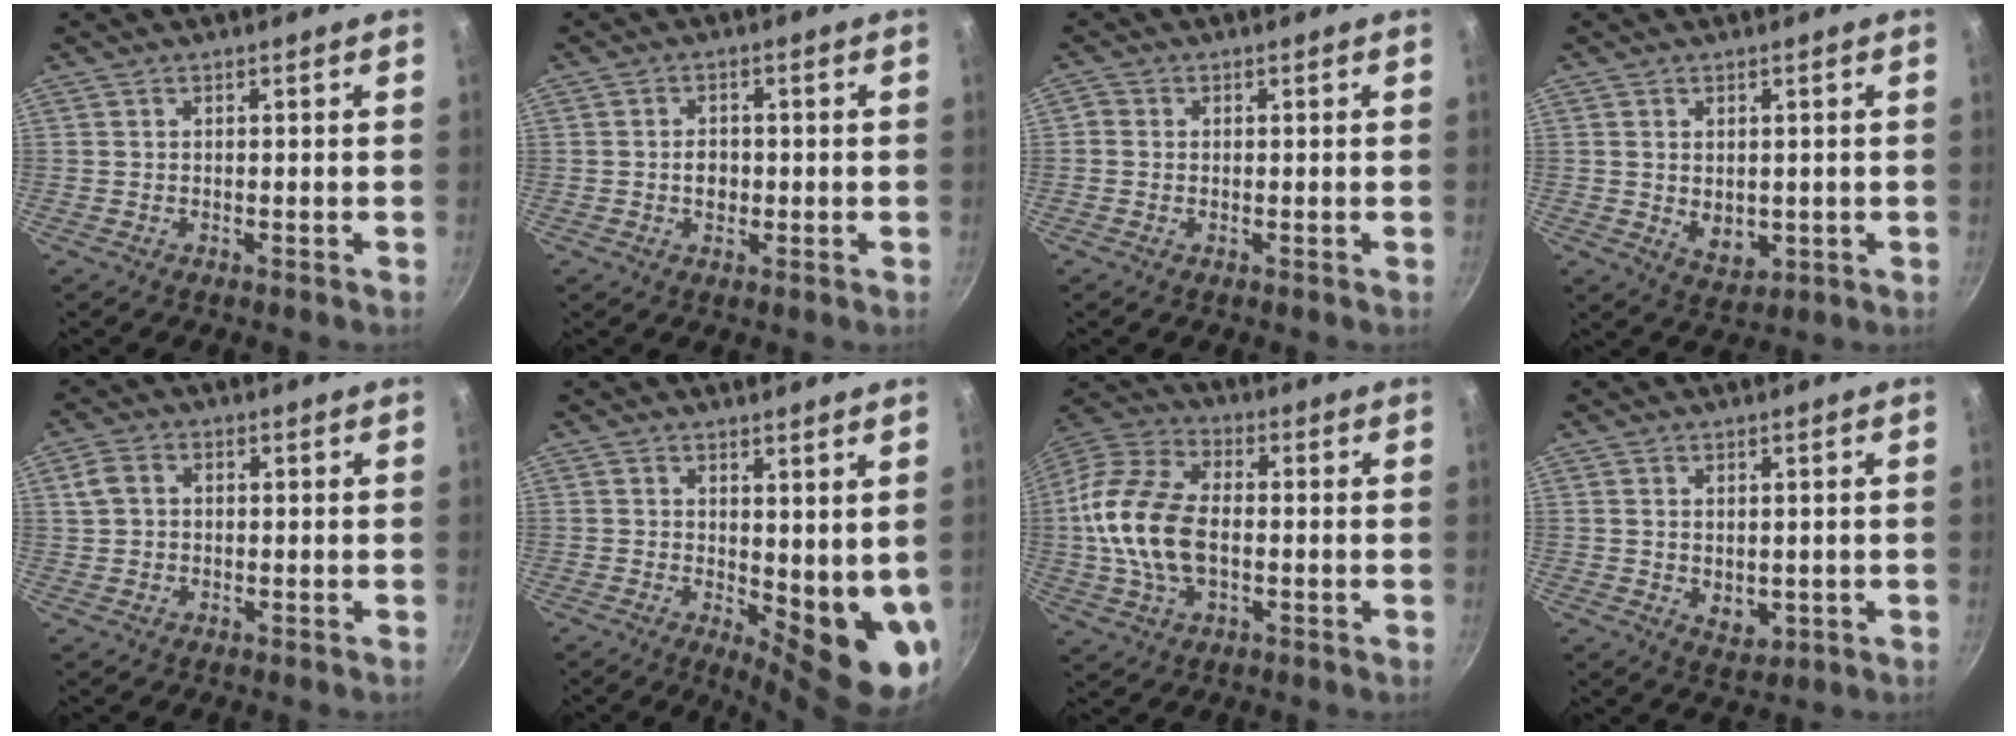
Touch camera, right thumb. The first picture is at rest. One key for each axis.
{"total": 3.2, "fx": -0.4, "fy": 2.4, "fz": 2.0, "tx": -0.017, "ty": 0.006, "tz": -0.007}
{"total": 1.1, "fx": -0.2, "fy": 0.9, "fz": 0.6, "tx": -0.016, "ty": 0.004, "tz": -0.008}
{"total": 5.3, "fx": 0.1, "fy": 3.8, "fz": 3.7, "tx": -0.051, "ty": -0.013, "tz": 0.011}
{"total": 4.3, "fx": 0.5, "fy": 3.4, "fz": 2.6, "tx": -0.047, "ty": 0.011, "tz": 0.004}
{"total": 10.3, "fx": 1.3, "fy": 4.2, "fz": 9.3, "tx": -0.099, "ty": -0.029, "tz": 0.026}
{"total": 16.7, "fx": -0.8, "fy": 10.1, "fz": 13.3, "tx": -0.255, "ty": 0.027, "tz": -0.029}
{"total": 4.2, "fx": 0.1, "fy": 3.0, "fz": 2.9, "tx": -0.043, "ty": -0.012, "tz": 0.008}